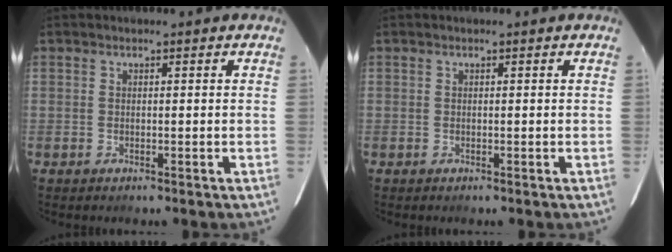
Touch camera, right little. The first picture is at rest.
{"total": 0.0}